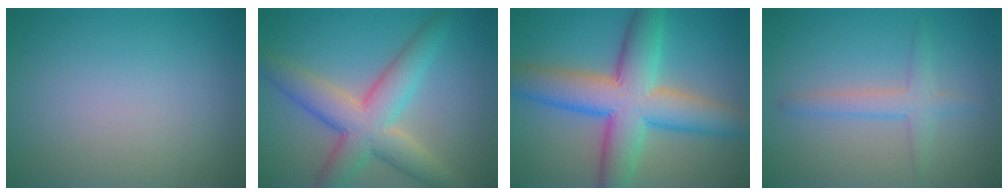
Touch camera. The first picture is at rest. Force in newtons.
{"total": 6.9, "press": 6.9, "slide": 0.1}
{"total": 9.9, "press": 9.9, "slide": 0.4}
{"total": 2.3, "press": 2.3, "slide": 0.1}